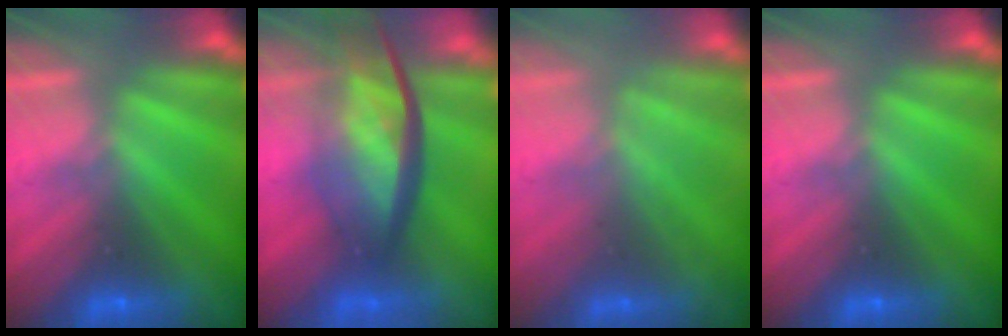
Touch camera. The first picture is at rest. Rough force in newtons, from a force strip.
{"total": 7.5}
{"total": 1.8}
{"total": 0.0}